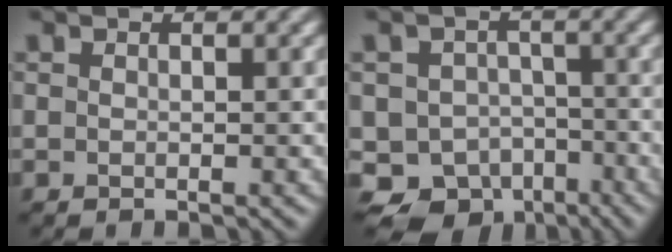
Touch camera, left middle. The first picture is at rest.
{"total": 8.1, "force": [-5.3, 5.8, 2.0], "torque": [-0.016, -0.005, -0.082]}